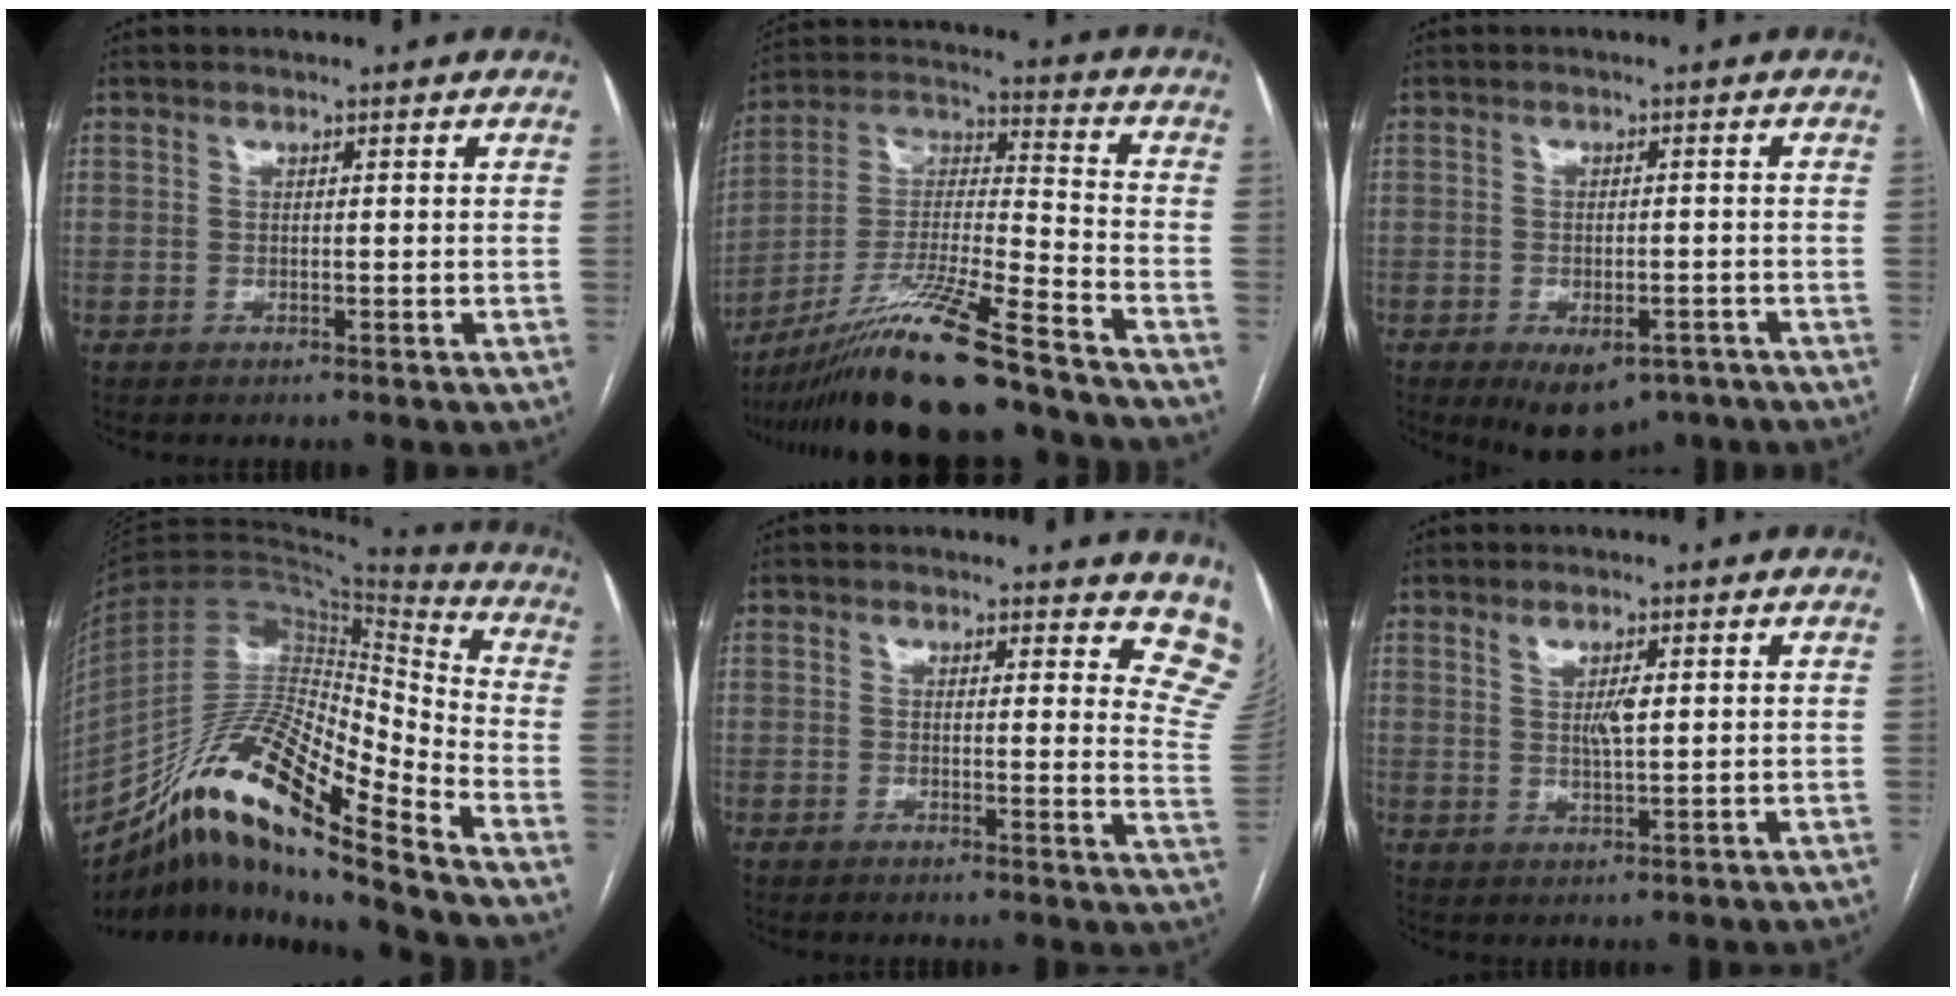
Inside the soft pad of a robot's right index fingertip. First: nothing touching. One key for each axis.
{"total": 20.8, "fx": -16.7, "fy": 0.5, "fz": 12.3, "tx": -0.248, "ty": -0.024, "tz": -0.302}
{"total": 7.7, "fx": -4.9, "fy": 4.4, "fz": 4.0, "tx": -0.045, "ty": 0.002, "tz": -0.063}
{"total": 21.4, "fx": -15.1, "fy": 2.5, "fz": 14.9, "tx": -0.294, "ty": -0.002, "tz": -0.279}
{"total": 9.5, "fx": 8.5, "fy": 2.6, "fz": 3.4, "tx": -0.007, "ty": -0.050, "tz": 0.058}
{"total": 3.0, "fx": 1.0, "fy": 0.6, "fz": 2.7, "tx": -0.052, "ty": -0.001, "tz": 0.020}